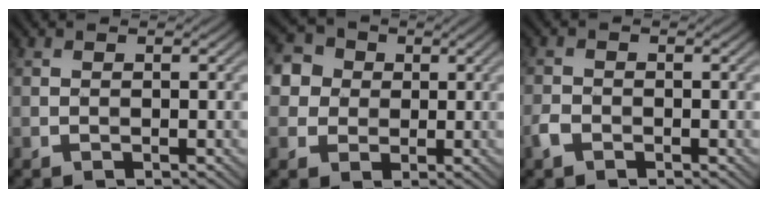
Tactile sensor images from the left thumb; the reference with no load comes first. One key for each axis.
{"total": 5.9, "fx": 1.0, "fy": 5.3, "fz": 2.2, "tx": -0.072, "ty": 0.016, "tz": 0.003}
{"total": 1.9, "fx": -1.2, "fy": 1.1, "fz": 1.0, "tx": -0.030, "ty": 0.002, "tz": -0.029}